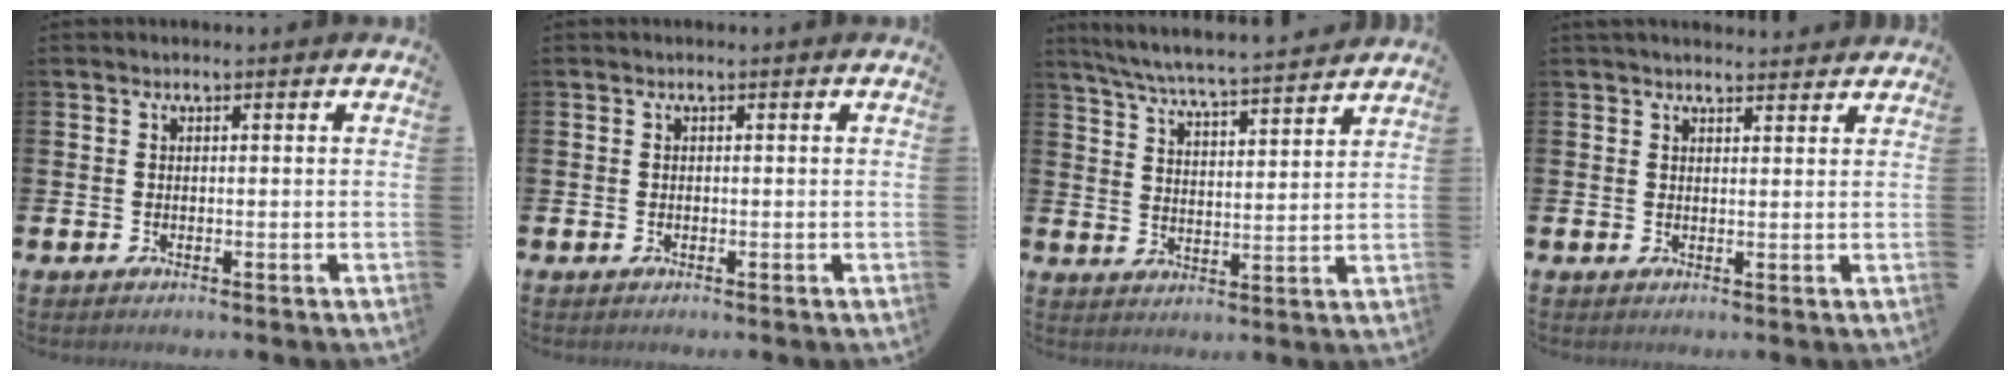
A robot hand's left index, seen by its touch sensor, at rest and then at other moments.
{"total": 0.0}
{"total": 6.4, "force": [6.1, -0.1, 1.7], "torque": [-0.058, -0.044, 0.107]}
{"total": 2.2, "force": [2.2, 0.3, 0.0], "torque": [0.006, -0.013, 0.038]}